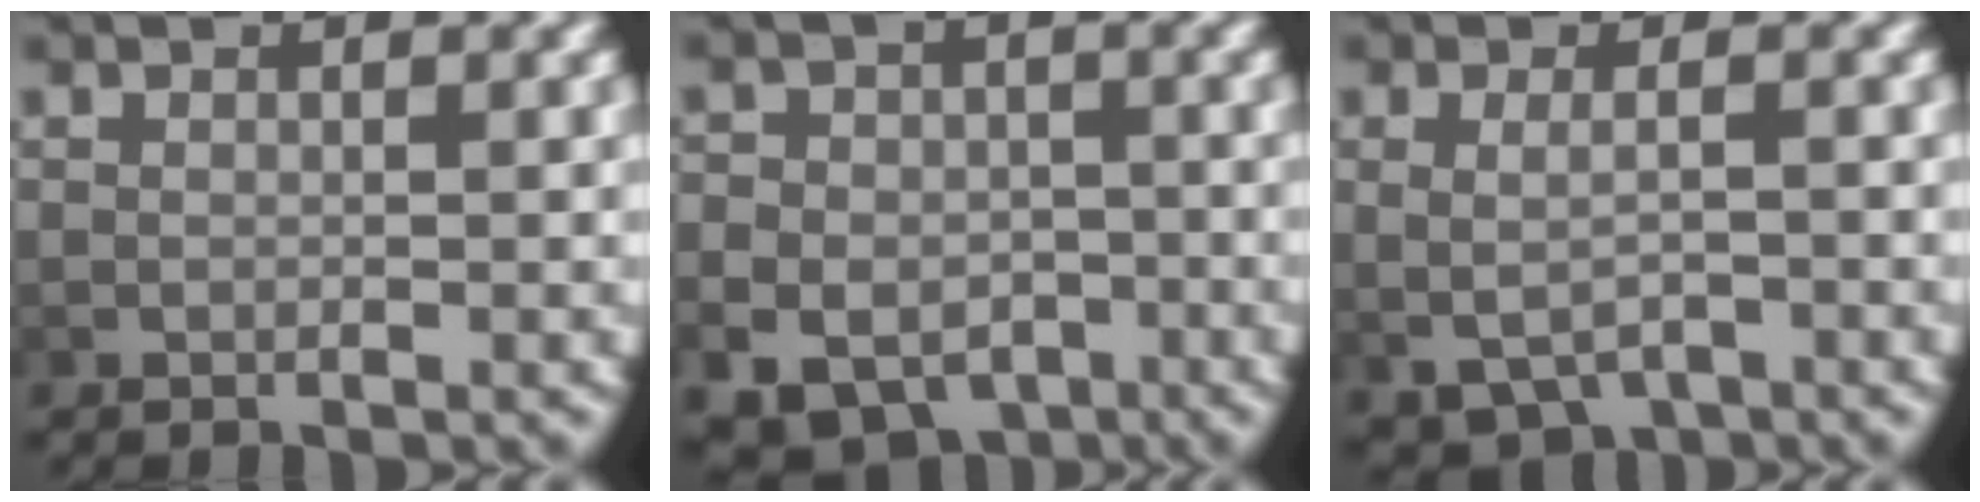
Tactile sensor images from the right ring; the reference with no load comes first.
{"total": 7.6, "force": [-4.8, 5.4, 2.2], "torque": [-0.033, -0.030, -0.077]}
{"total": 3.0, "force": [-1.2, 2.0, 2.0], "torque": [-0.042, -0.019, -0.008]}